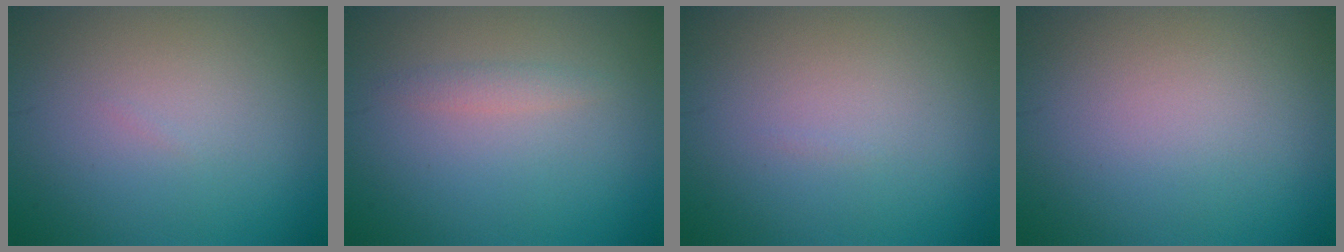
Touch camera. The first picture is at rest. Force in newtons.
{"total": 1.1, "press": 1.1, "slide": 0.1}
{"total": 0.0}
{"total": 0.0}